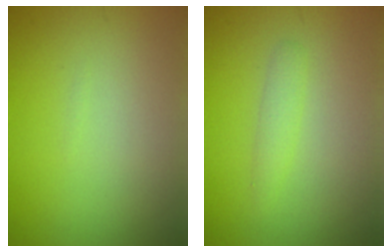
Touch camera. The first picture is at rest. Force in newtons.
{"total": 1.3, "press": 1.3, "slide": 0.0}